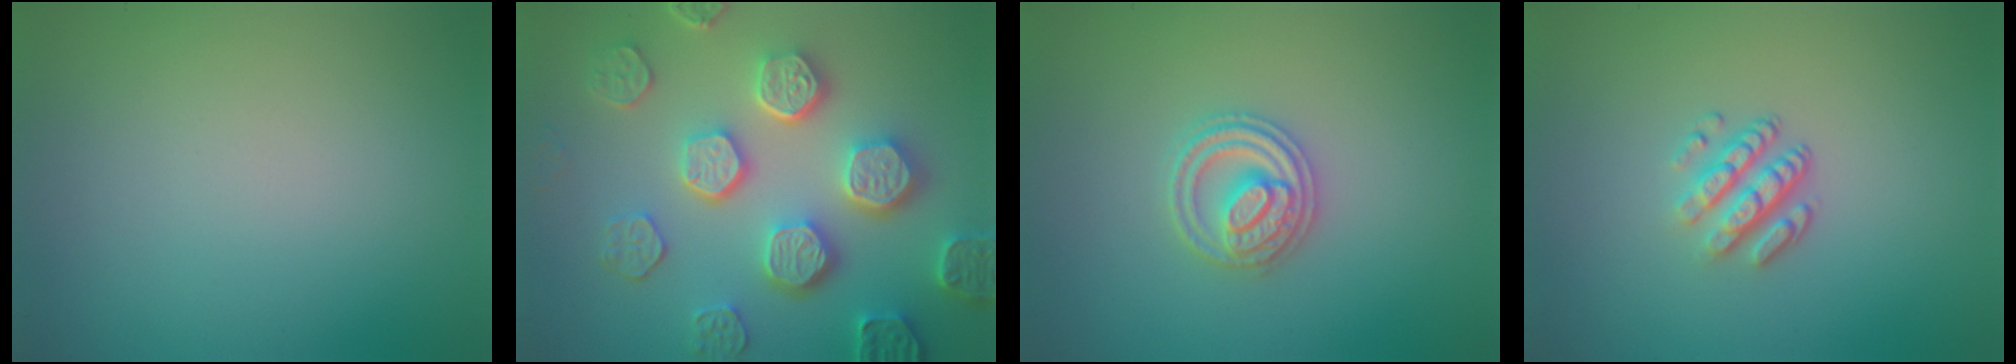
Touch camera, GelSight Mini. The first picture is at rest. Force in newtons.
{"total": 7.1, "press": 6.0, "slide": 3.7}
{"total": 3.7, "press": 3.7, "slide": 0.4}
{"total": 3.3, "press": 2.3, "slide": 2.3}